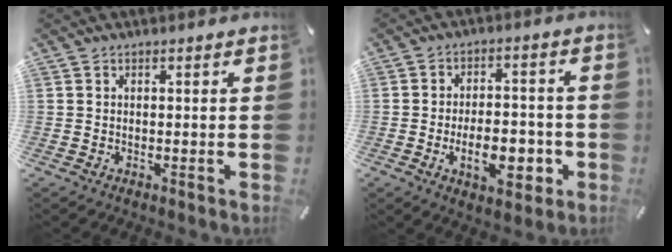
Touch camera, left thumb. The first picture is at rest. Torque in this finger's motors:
{"motor_torque": [0.59, 1.29, 0.25, -0.08, 0.12]}